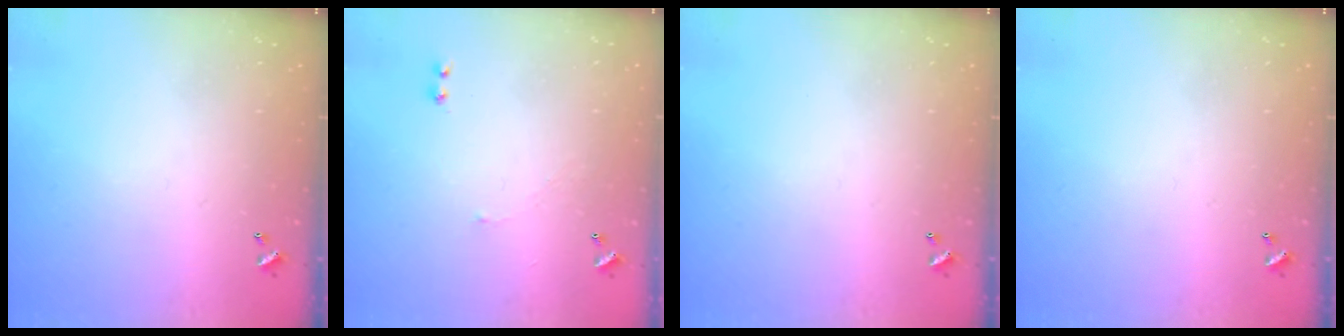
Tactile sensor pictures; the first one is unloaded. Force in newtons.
{"total": 1.6, "press": 1.5, "slide": 0.6}
{"total": 0.0}
{"total": 0.0}